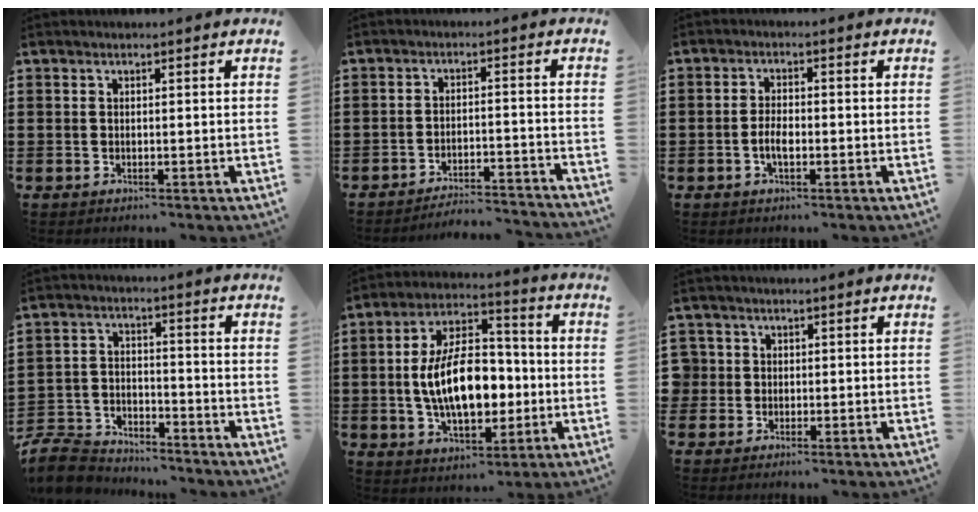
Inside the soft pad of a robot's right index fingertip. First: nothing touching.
{"total": 3.8, "force": [-3.8, 0.0, 0.5], "torque": [-0.014, 0.000, -0.080]}
{"total": 3.1, "force": [-1.0, 1.3, 2.6], "torque": [-0.063, -0.002, -0.022]}
{"total": 7.8, "force": [-7.5, 1.7, 1.1], "torque": [-0.035, 0.017, -0.152]}
{"total": 12.9, "force": [-1.2, 7.4, 10.5], "torque": [-0.205, 0.006, -0.024]}
{"total": 2.4, "force": [0.1, 2.3, 0.2], "torque": [-0.017, 0.008, -0.002]}